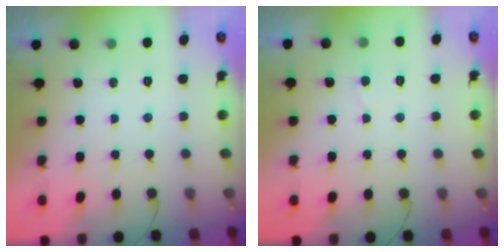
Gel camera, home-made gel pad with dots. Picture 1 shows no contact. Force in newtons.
{"total": 3.8, "press": 3.8, "slide": 0.3}